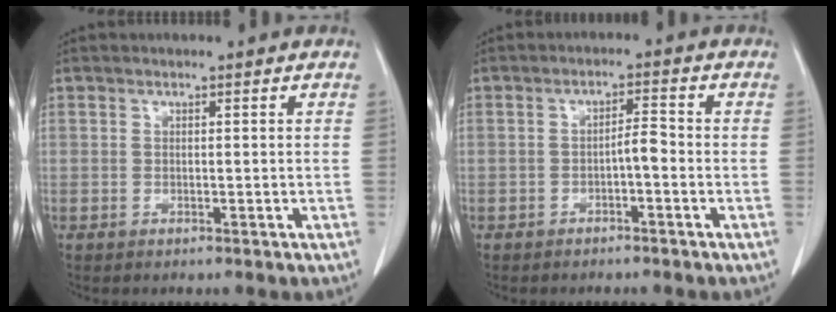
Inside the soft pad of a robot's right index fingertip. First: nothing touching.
{"total": 2.6, "force": [-1.0, 0.5, 2.3], "torque": [-0.035, 0.006, -0.017]}